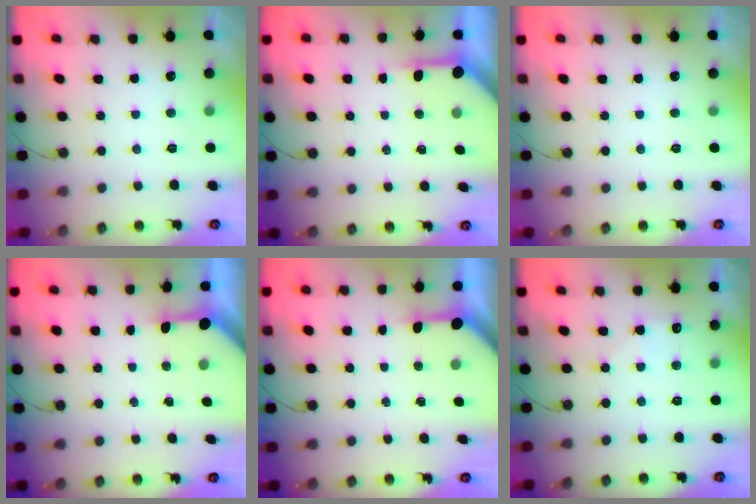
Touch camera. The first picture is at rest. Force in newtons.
{"total": 3.8, "press": 3.8, "slide": 0.5}
{"total": 0.0}
{"total": 3.6, "press": 3.6, "slide": 0.4}
{"total": 3.4, "press": 3.4, "slide": 0.4}
{"total": 4.6, "press": 4.6, "slide": 0.5}